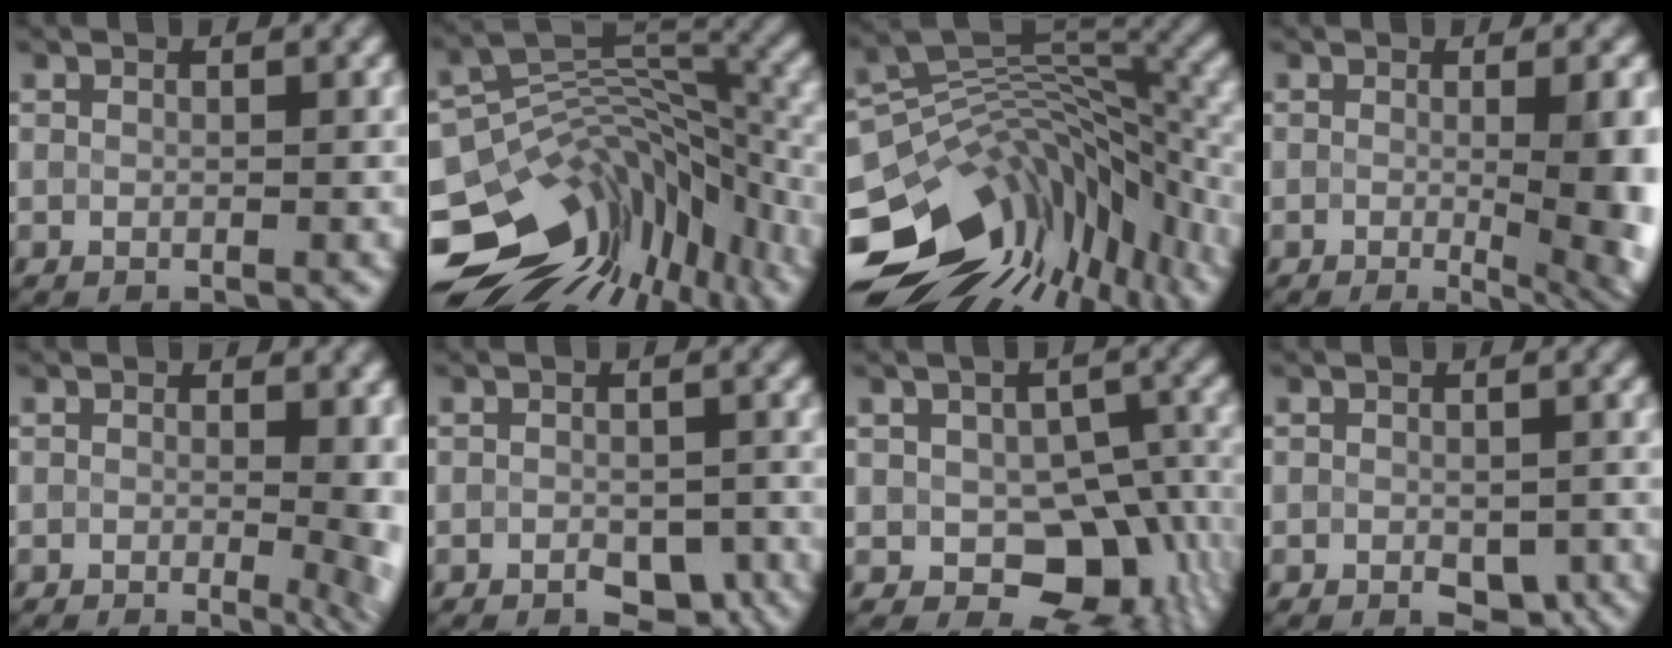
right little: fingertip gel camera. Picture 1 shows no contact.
{"total": 15.7, "force": [-8.9, 9.3, 8.9], "torque": [-0.179, 0.005, -0.119]}
{"total": 15.5, "force": [-7.2, 8.5, 10.8], "torque": [-0.207, 0.008, -0.093]}
{"total": 5.7, "force": [-0.5, 1.0, 5.6], "torque": [-0.067, -0.007, 0.010]}
{"total": 6.0, "force": [0.1, 2.4, 5.6], "torque": [-0.020, 0.007, 0.003]}
{"total": 2.5, "force": [-1.9, 0.9, 1.4], "torque": [-0.022, 0.000, -0.015]}
{"total": 8.4, "force": [-2.4, 5.4, 5.9], "torque": [-0.082, -0.015, -0.018]}
{"total": 2.3, "force": [-1.5, 0.7, 1.6], "torque": [-0.027, -0.008, -0.005]}